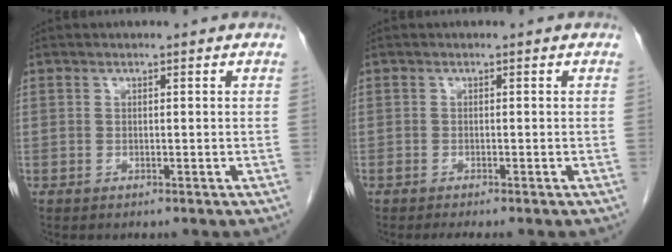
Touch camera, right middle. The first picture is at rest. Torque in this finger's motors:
{"motor_torque": [0.56, -0.38, 0.09, 0.03]}